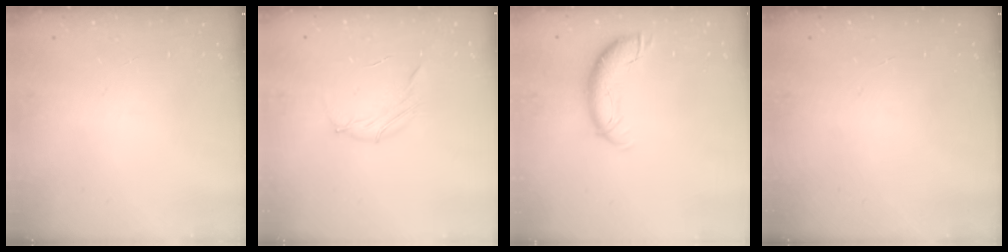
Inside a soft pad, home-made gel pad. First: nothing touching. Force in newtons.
{"total": 4.0, "press": 3.8, "slide": 1.0}
{"total": 9.9, "press": 9.9, "slide": 1.3}
{"total": 0.0}